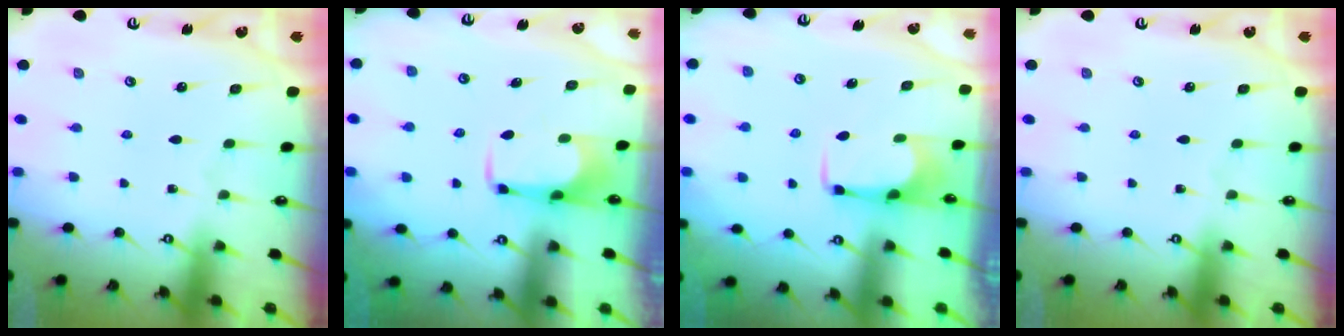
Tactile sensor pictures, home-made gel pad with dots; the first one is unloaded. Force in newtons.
{"total": 1.6, "press": 1.5, "slide": 0.5}
{"total": 2.8, "press": 2.8, "slide": 0.5}
{"total": 0.0}